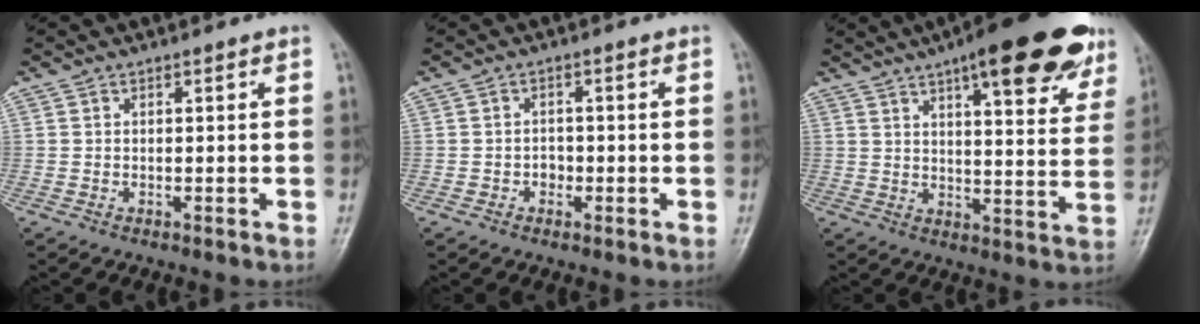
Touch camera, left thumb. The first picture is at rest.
{"total": 1.7, "force": [-0.5, 1.4, 0.7], "torque": [-0.003, 0.006, -0.011]}
{"total": 21.7, "force": [13.3, 6.4, 15.9], "torque": [-0.183, -0.033, 0.171]}